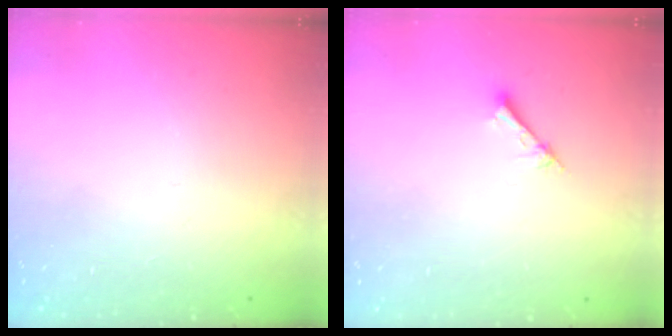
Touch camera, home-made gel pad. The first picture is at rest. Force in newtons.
{"total": 1.5, "press": 1.5, "slide": 0.2}